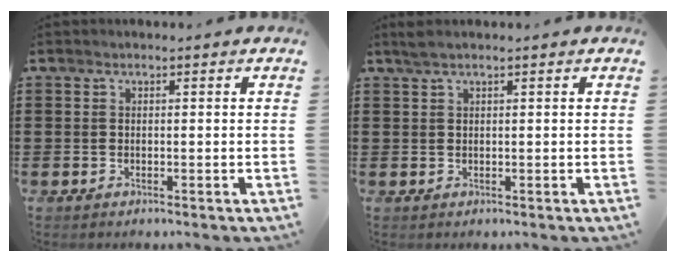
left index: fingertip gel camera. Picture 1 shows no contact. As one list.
[{"total": 1.1, "force": [0.6, 0.0, 0.9], "torque": [-0.018, 0.001, 0.012]}]